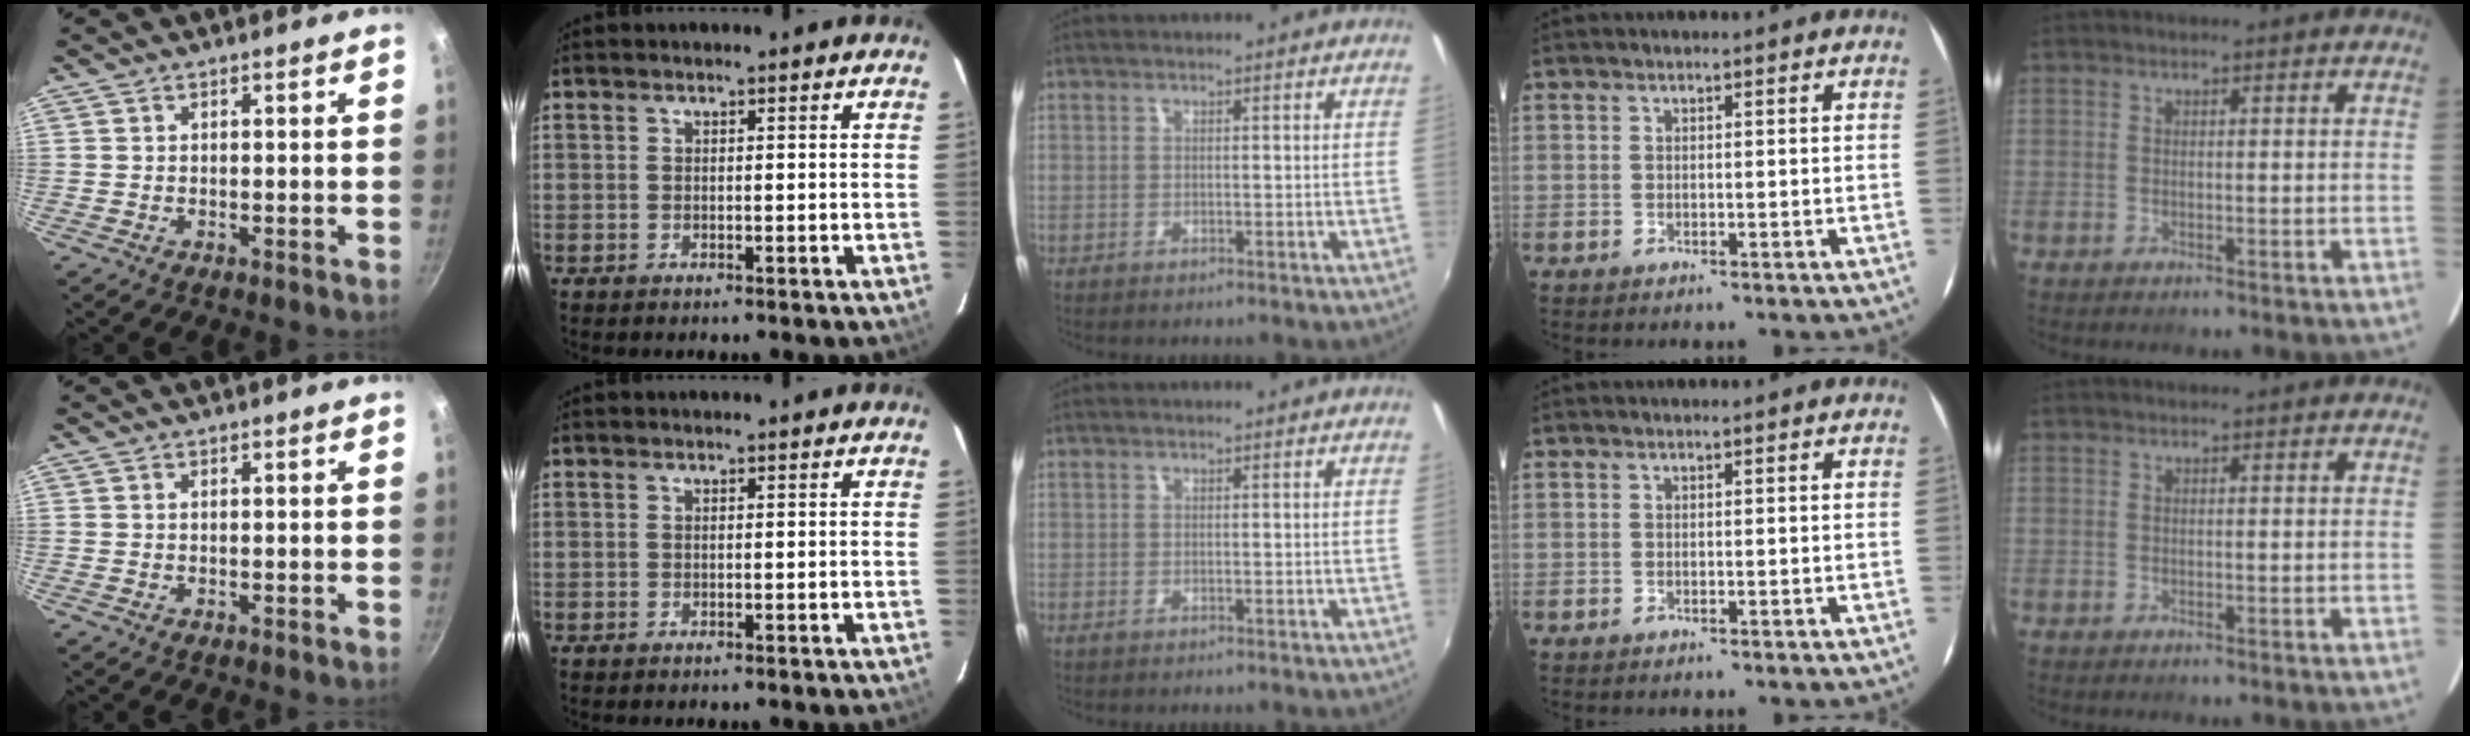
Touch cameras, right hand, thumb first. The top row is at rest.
{}